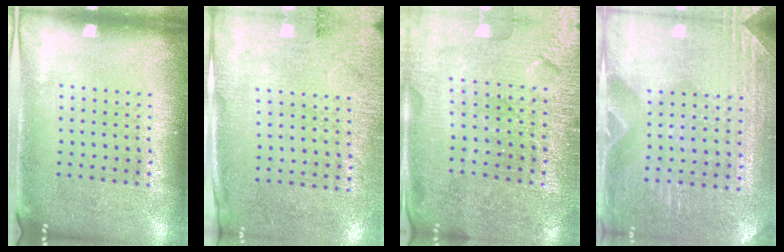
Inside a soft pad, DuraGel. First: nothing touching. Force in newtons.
{"total": 2.6, "press": 2.2, "slide": 1.4}
{"total": 3.2, "press": 3.2, "slide": 0.1}
{"total": 2.9, "press": 2.9, "slide": 0.3}